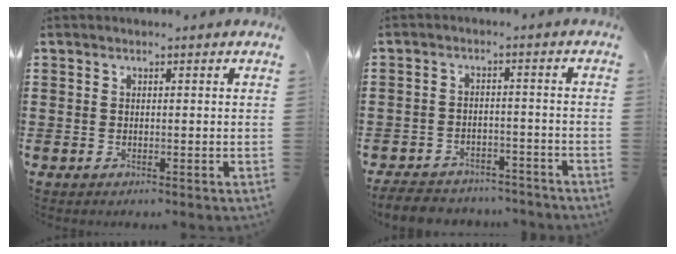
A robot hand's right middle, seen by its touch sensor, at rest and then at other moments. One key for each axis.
{"total": 4.7, "fx": -4.6, "fy": 0.9, "fz": 0.7, "tx": -0.015, "ty": 0.007, "tz": -0.093}